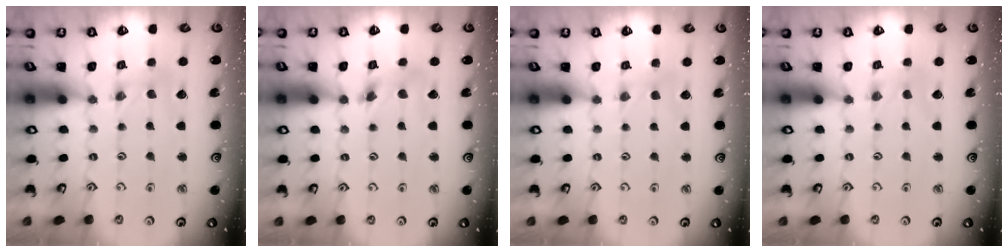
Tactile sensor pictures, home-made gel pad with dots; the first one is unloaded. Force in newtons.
{"total": 4.2, "press": 4.2, "slide": 0.3}
{"total": 2.9, "press": 2.8, "slide": 0.6}
{"total": 0.0}